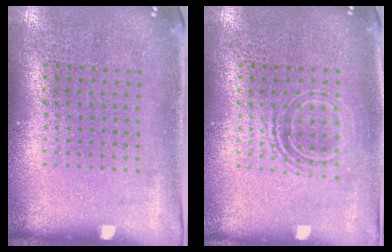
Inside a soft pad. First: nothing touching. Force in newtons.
{"total": 1.6, "press": 1.2, "slide": 1.0}